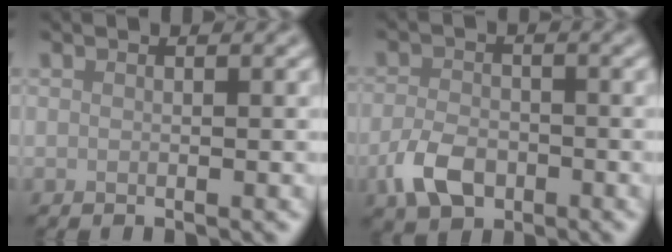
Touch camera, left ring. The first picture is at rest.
{"total": 4.0, "force": [-1.8, 2.6, 2.4], "torque": [-0.054, -0.004, -0.039]}